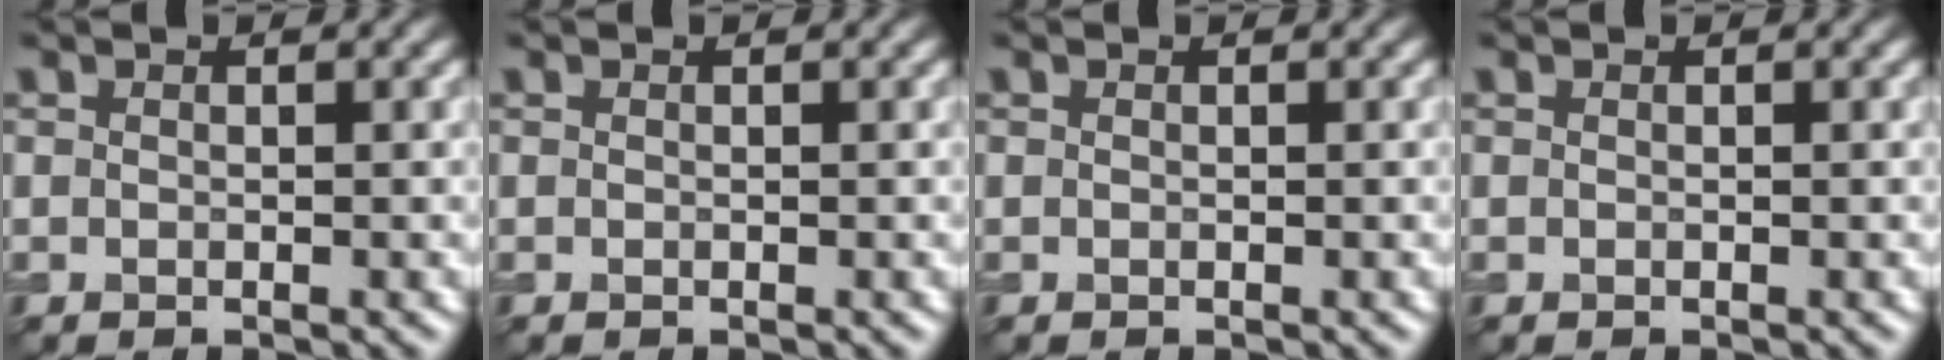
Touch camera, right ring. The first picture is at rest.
{"total": 0.0}
{"total": 0.0}
{"total": 0.0}